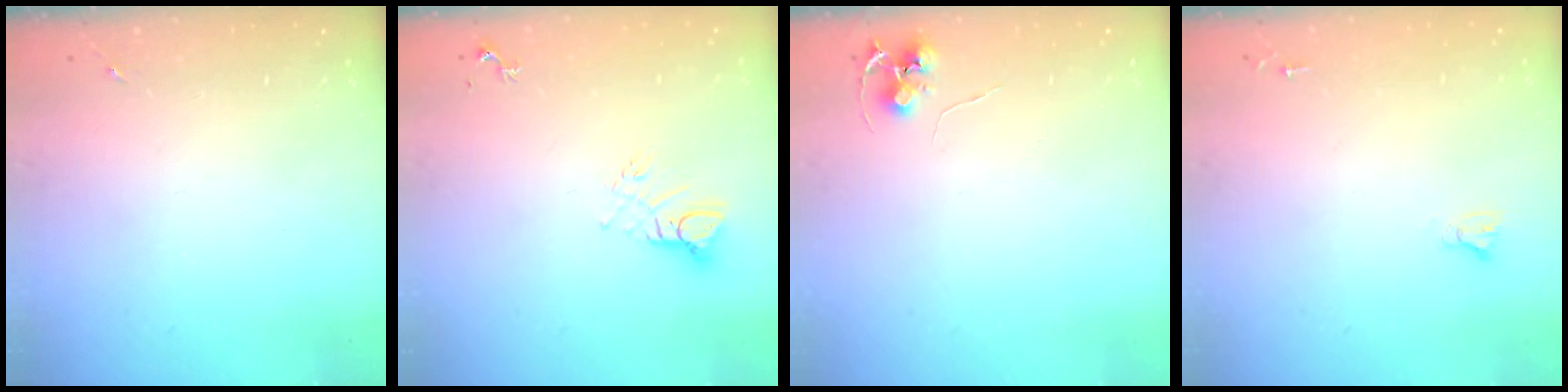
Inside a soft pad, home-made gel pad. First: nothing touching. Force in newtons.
{"total": 6.0, "press": 6.0, "slide": 0.2}
{"total": 5.6, "press": 5.6, "slide": 0.5}
{"total": 2.5, "press": 2.5, "slide": 0.2}